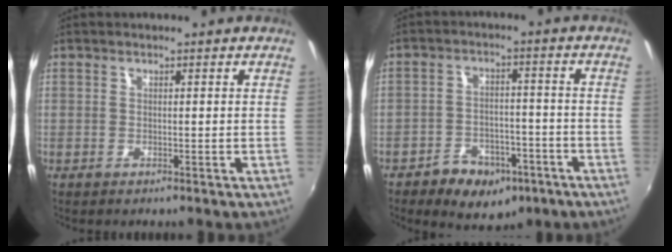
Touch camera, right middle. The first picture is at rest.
{"total": 10.9, "force": [-6.8, 6.9, 5.1], "torque": [-0.114, 0.012, -0.086]}